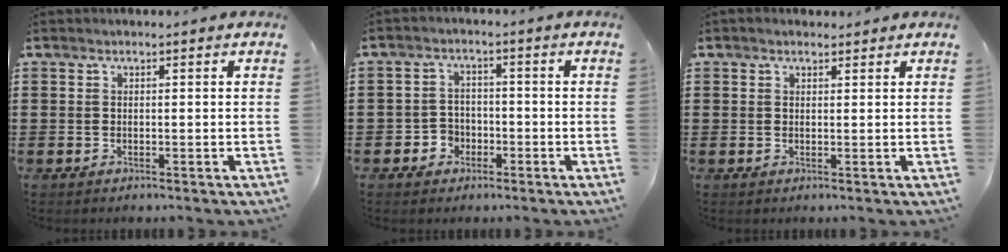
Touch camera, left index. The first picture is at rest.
{"total": 3.0, "force": [-1.8, 2.3, 0.5], "torque": [-0.019, 0.006, -0.041]}
{"total": 0.9, "force": [0.8, 0.4, 0.2], "torque": [-0.005, 0.003, 0.016]}